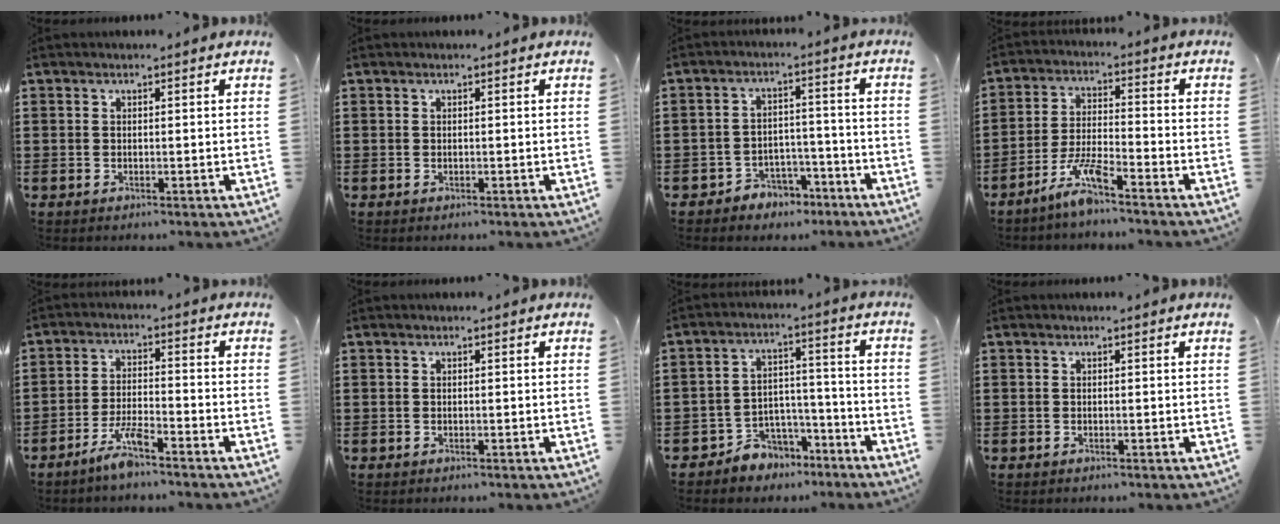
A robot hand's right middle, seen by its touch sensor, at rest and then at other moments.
{"total": 0.0}
{"total": 3.9, "force": [-3.5, 1.8, 0.3], "torque": [-0.013, 0.011, -0.073]}
{"total": 6.3, "force": [-4.8, 0.4, 4.1], "torque": [-0.095, -0.011, -0.094]}
{"total": 5.1, "force": [-3.9, 0.5, 3.2], "torque": [-0.068, 0.000, -0.073]}
{"total": 0.0}
{"total": 5.0, "force": [-4.4, 2.5, 0.2], "torque": [-0.013, 0.013, -0.089]}
{"total": 0.0}